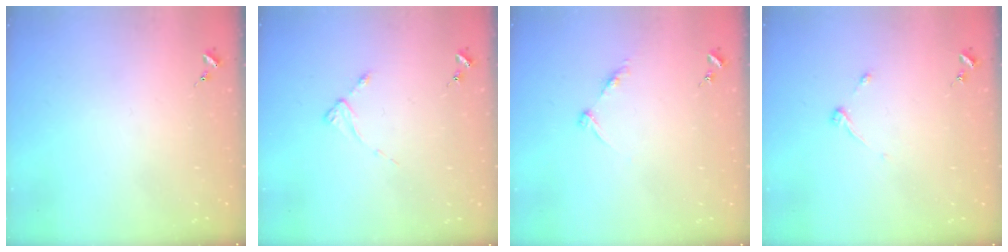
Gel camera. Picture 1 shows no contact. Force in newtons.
{"total": 2.4, "press": 2.4, "slide": 0.3}
{"total": 6.2, "press": 6.2, "slide": 0.7}
{"total": 3.7, "press": 3.6, "slide": 0.6}